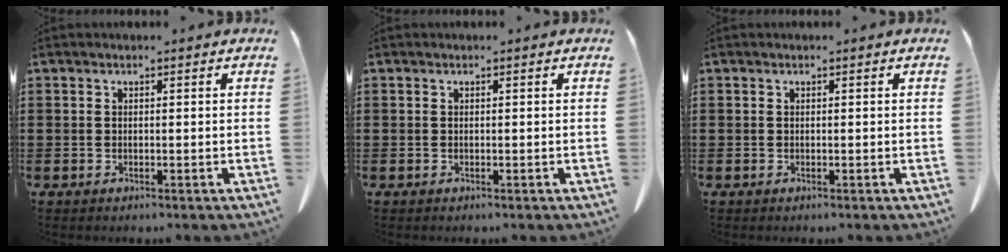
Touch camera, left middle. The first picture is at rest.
{"total": 0.0}
{"total": 0.0}